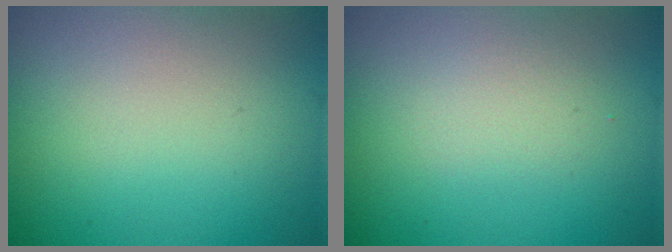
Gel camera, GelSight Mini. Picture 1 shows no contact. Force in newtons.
{"total": 1.4, "press": 1.4, "slide": 0.0}